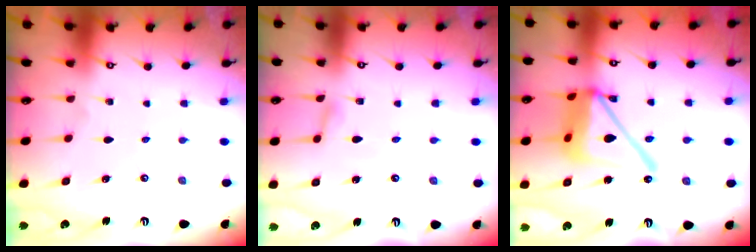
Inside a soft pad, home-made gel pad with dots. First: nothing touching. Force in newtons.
{"total": 3.5, "press": 3.4, "slide": 0.2}
{"total": 19.1, "press": 19.0, "slide": 1.9}